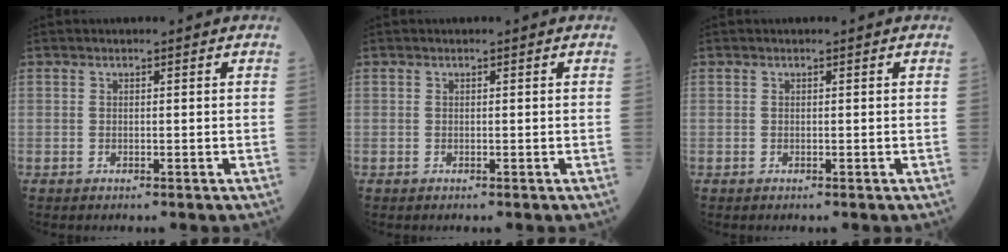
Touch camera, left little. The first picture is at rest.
{"total": 0.0}
{"total": 0.0}